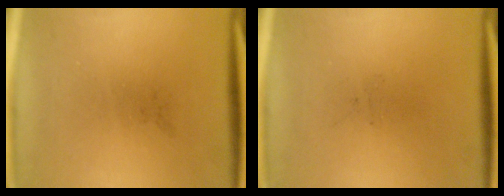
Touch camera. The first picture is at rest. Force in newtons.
{"total": 0.0}